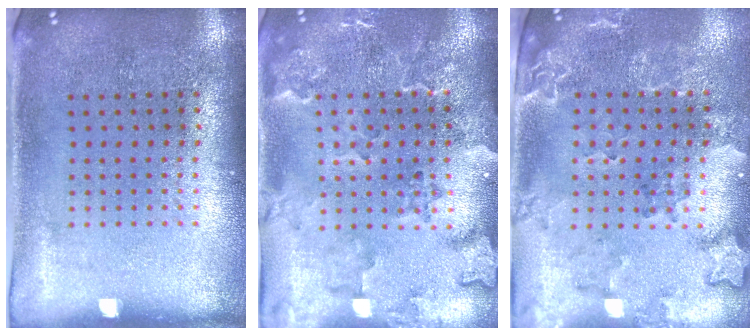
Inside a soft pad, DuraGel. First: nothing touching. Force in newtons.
{"total": 2.4, "press": 2.2, "slide": 1.0}
{"total": 2.0, "press": 1.9, "slide": 0.7}